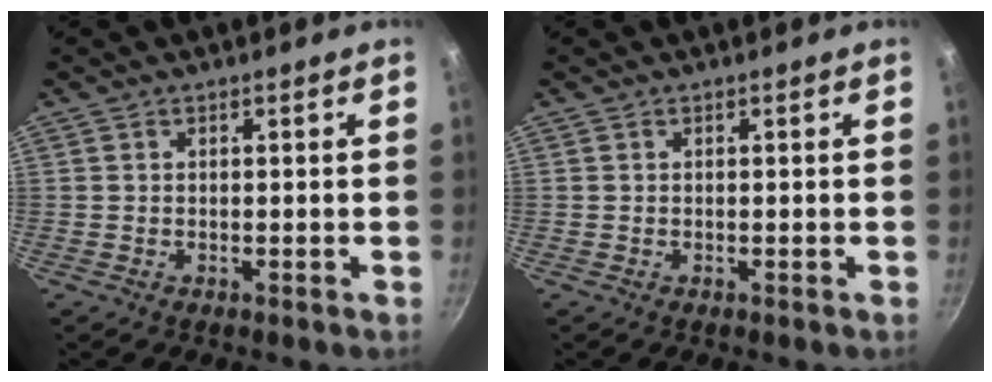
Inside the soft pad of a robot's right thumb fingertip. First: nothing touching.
{"total": 0.0}